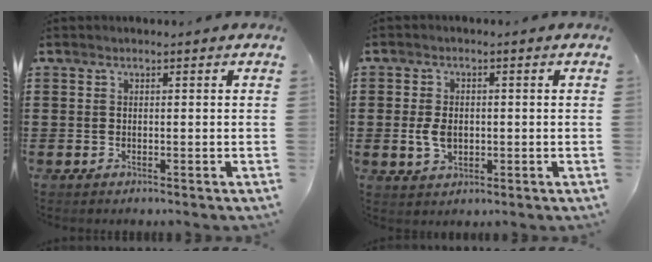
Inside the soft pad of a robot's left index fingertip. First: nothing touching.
{"total": 4.2, "force": [-0.2, 2.8, 3.2], "torque": [-0.078, 0.002, -0.008]}